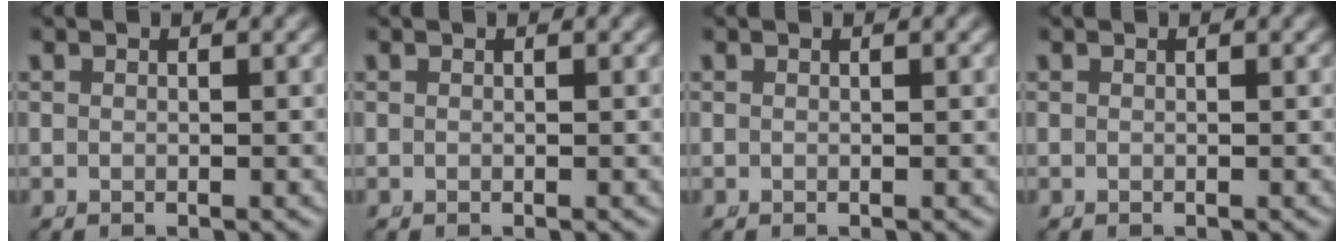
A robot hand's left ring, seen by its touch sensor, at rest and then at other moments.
{"total": 0.0}
{"total": 0.0}
{"total": 0.0}